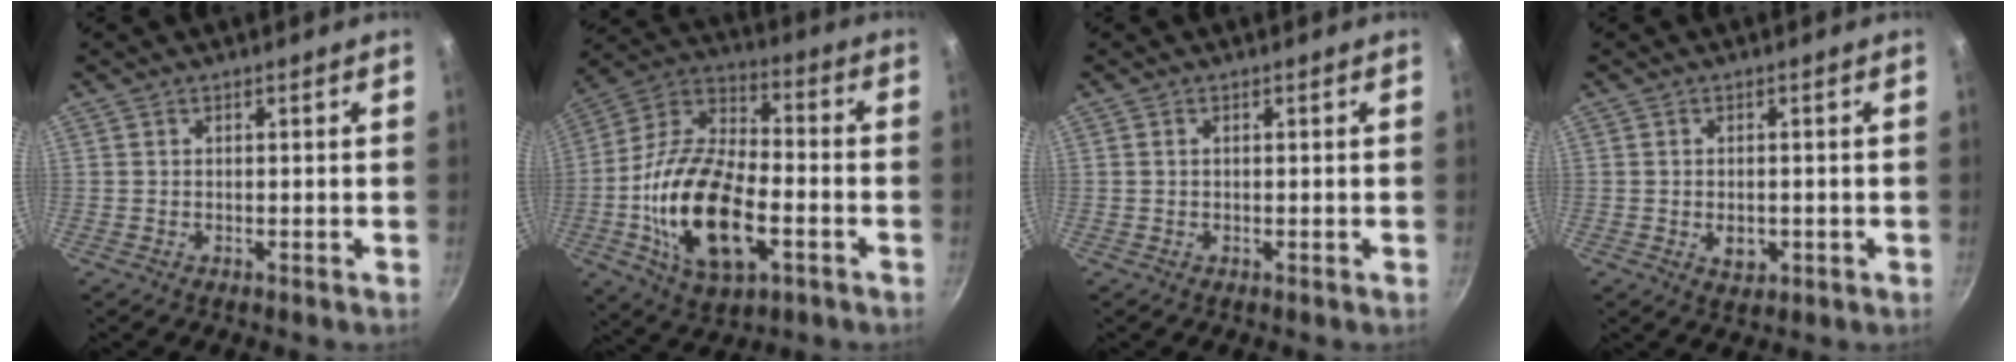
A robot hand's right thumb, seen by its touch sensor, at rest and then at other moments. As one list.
[{"total": 22.6, "force": [-5.7, 11.8, 18.4], "torque": [-0.343, 0.028, -0.109]}, {"total": 0.0}, {"total": 3.4, "force": [-0.7, 2.3, 2.4], "torque": [-0.032, -0.001, -0.004]}]